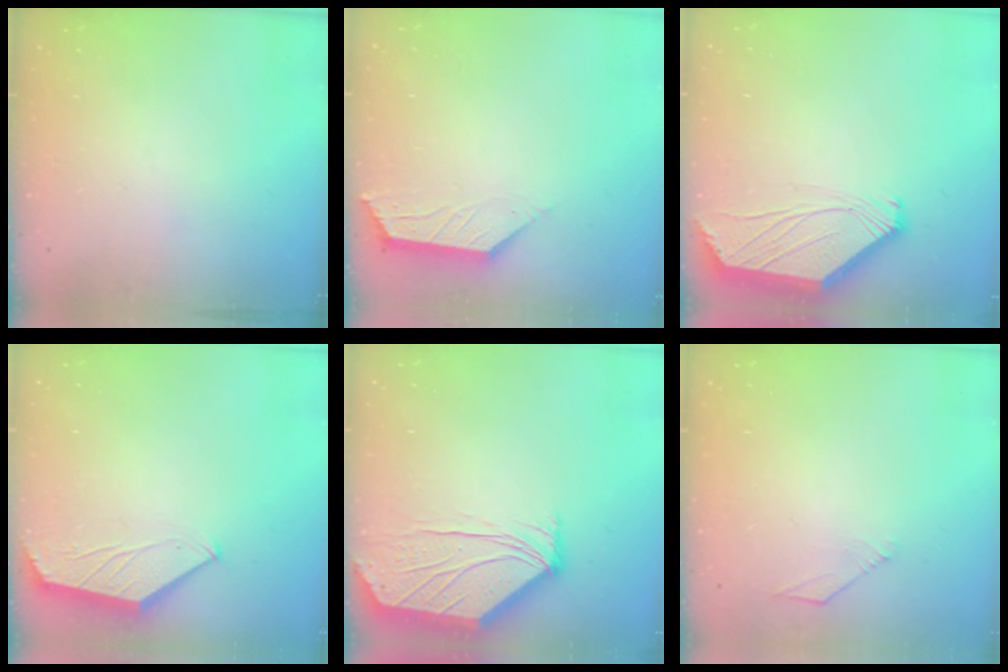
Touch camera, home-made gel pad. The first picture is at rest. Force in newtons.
{"total": 2.8, "press": 2.8, "slide": 0.5}
{"total": 2.5, "press": 2.5, "slide": 0.6}
{"total": 1.7, "press": 1.6, "slide": 0.4}
{"total": 4.7, "press": 4.6, "slide": 0.6}
{"total": 2.6, "press": 2.5, "slide": 0.6}